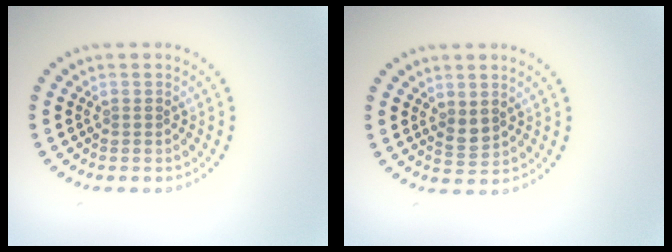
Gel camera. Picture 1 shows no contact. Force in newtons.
{"total": 1.6, "press": 1.4, "slide": 0.6}